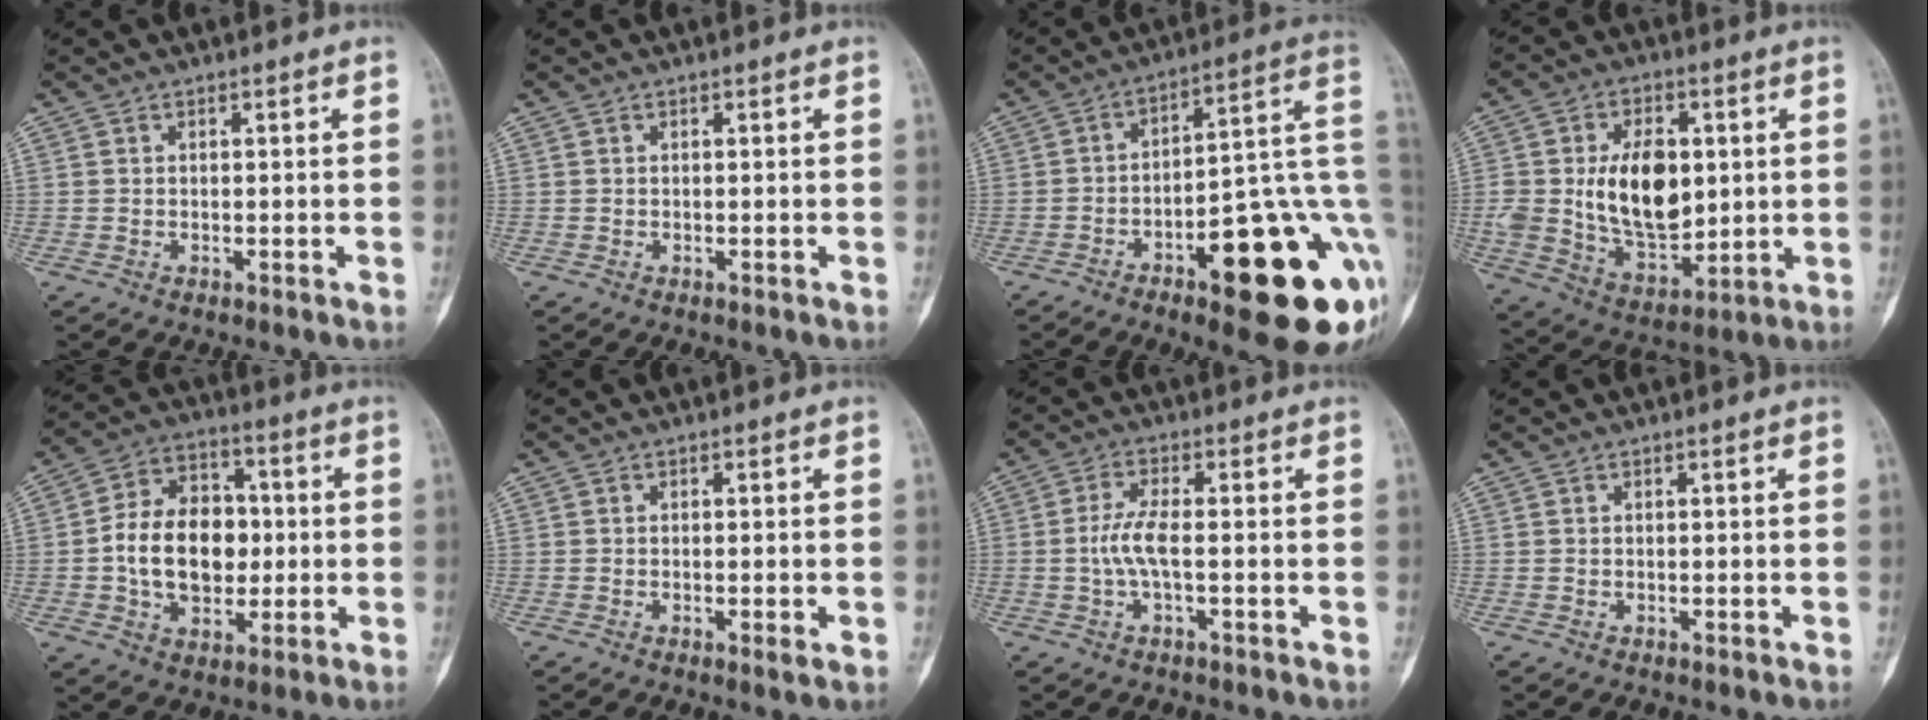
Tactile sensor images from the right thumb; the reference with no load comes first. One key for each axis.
{"total": 0.0}
{"total": 24.6, "fx": -7.4, "fy": 7.9, "fz": 22.1, "tx": -0.220, "ty": 0.038, "tz": -0.092}
{"total": 16.9, "fx": 1.8, "fy": 10.8, "fz": 12.9, "tx": -0.181, "ty": -0.011, "tz": 0.045}
{"total": 15.7, "fx": -0.7, "fy": 11.2, "fz": 11.0, "tx": -0.152, "ty": 0.028, "tz": -0.010}
{"total": 1.7, "fx": -0.4, "fy": 0.5, "fz": 1.5, "tx": -0.018, "ty": -0.003, "tz": -0.006}
{"total": 5.0, "fx": -0.8, "fy": 1.6, "fz": 4.6, "tx": -0.105, "ty": 0.009, "tz": -0.019}
{"total": 0.0}